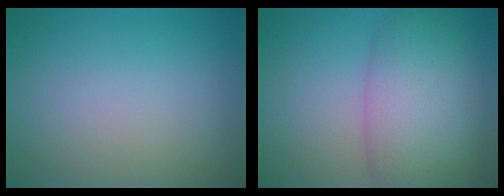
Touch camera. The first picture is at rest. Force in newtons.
{"total": 8.1, "press": 8.1, "slide": 0.2}